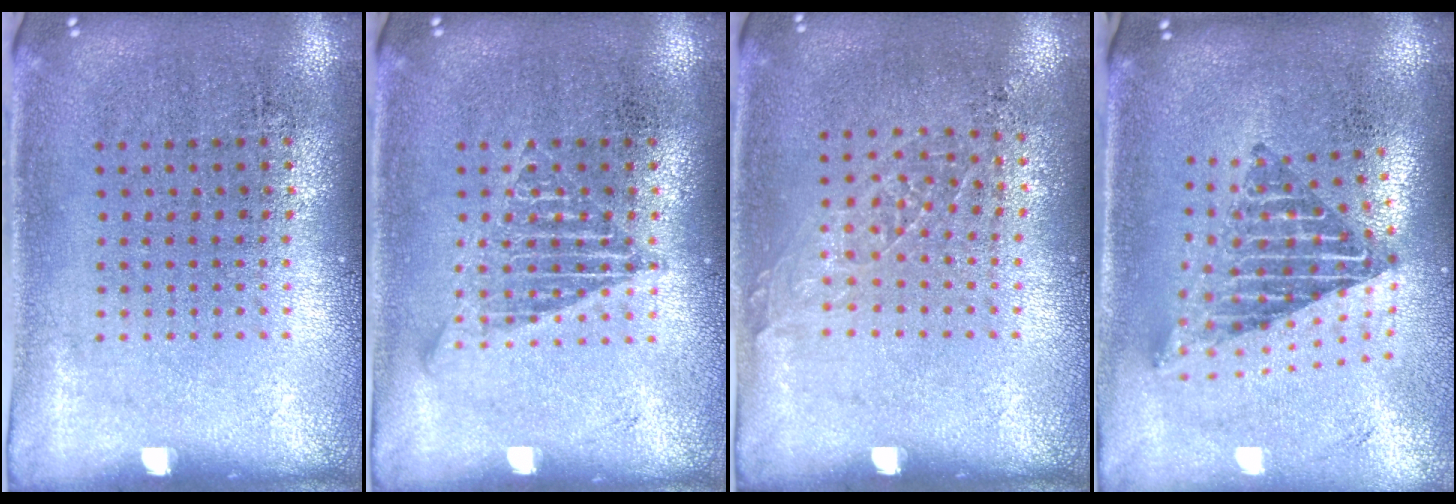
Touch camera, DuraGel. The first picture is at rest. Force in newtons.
{"total": 1.7, "press": 1.7, "slide": 0.2}
{"total": 0.9, "press": 0.8, "slide": 0.2}
{"total": 2.2, "press": 1.6, "slide": 1.5}